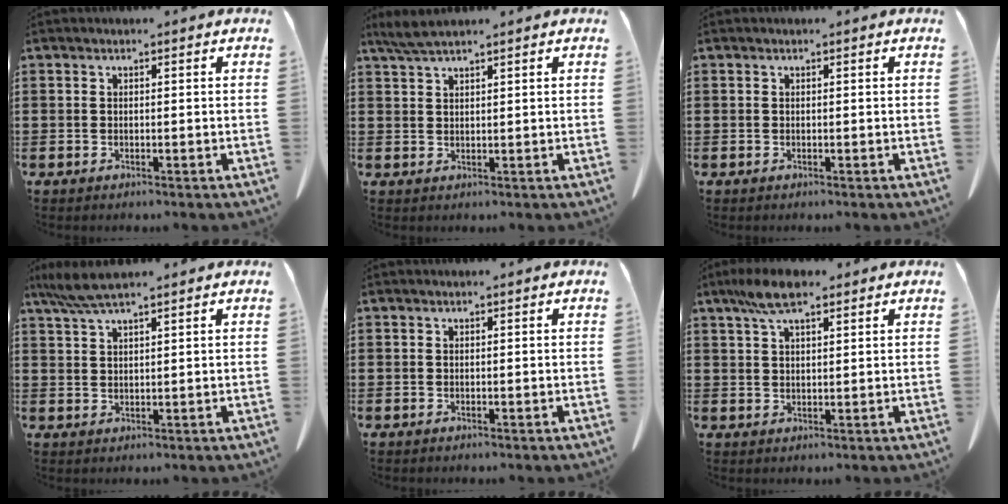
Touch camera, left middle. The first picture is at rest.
{"total": 2.7, "force": [2.1, 0.3, 1.7], "torque": [-0.038, 0.000, 0.039]}
{"total": 0.0}
{"total": 4.8, "force": [3.6, 0.4, 3.1], "torque": [-0.068, -0.003, 0.068]}
{"total": 0.0}
{"total": 6.0, "force": [3.7, 1.7, 4.5], "torque": [-0.095, 0.006, 0.066]}